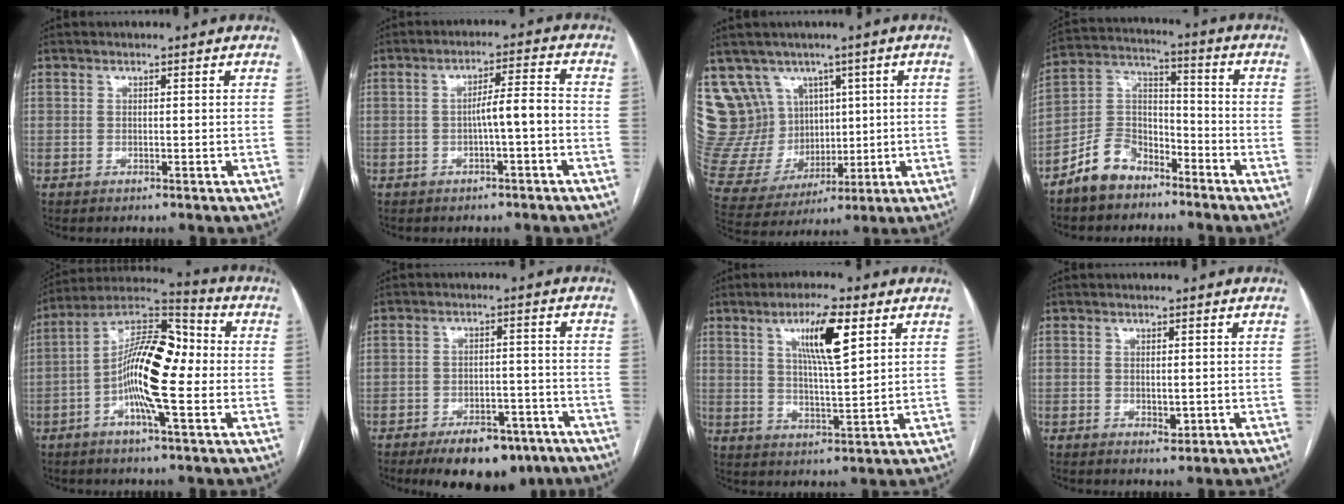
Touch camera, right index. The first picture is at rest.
{"total": 4.7, "force": [-1.2, 0.2, 4.6], "torque": [-0.071, 0.017, -0.016]}
{"total": 17.1, "force": [7.7, 14.3, 5.2], "torque": [-0.142, 0.070, 0.182]}
{"total": 9.4, "force": [-6.9, 5.5, 3.4], "torque": [-0.072, 0.025, -0.132]}
{"total": 15.0, "force": [-1.8, 3.7, 14.4], "torque": [-0.257, 0.027, -0.038]}
{"total": 10.4, "force": [-7.4, 4.7, 5.7], "torque": [-0.076, 0.006, -0.109]}
{"total": 9.2, "force": [4.2, 1.1, 8.1], "torque": [-0.143, 0.002, 0.071]}
{"total": 1.7, "force": [-0.2, 0.9, 1.4], "torque": [-0.022, -0.005, 0.002]}